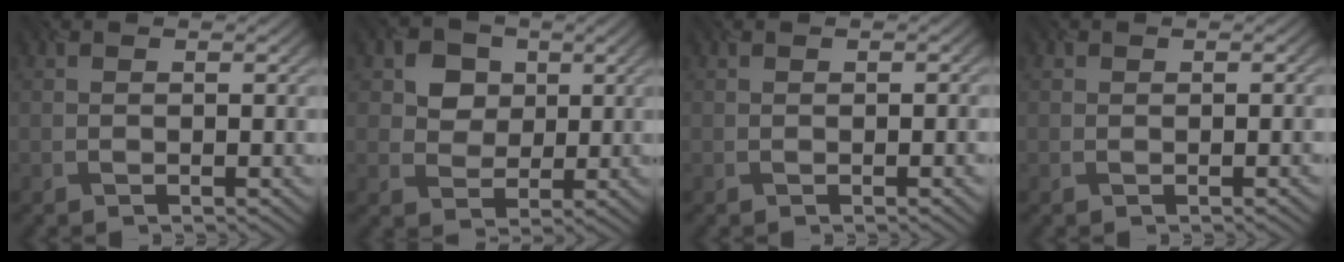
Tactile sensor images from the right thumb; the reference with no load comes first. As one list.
[{"total": 4.5, "force": [1.9, 4.0, 0.9], "torque": [-0.038, 0.003, 0.028]}, {"total": 1.7, "force": [-0.5, 0.8, 1.5], "torque": [-0.011, 0.004, -0.003]}, {"total": 1.2, "force": [-0.4, 0.7, 0.9], "torque": [-0.005, 0.007, -0.006]}]